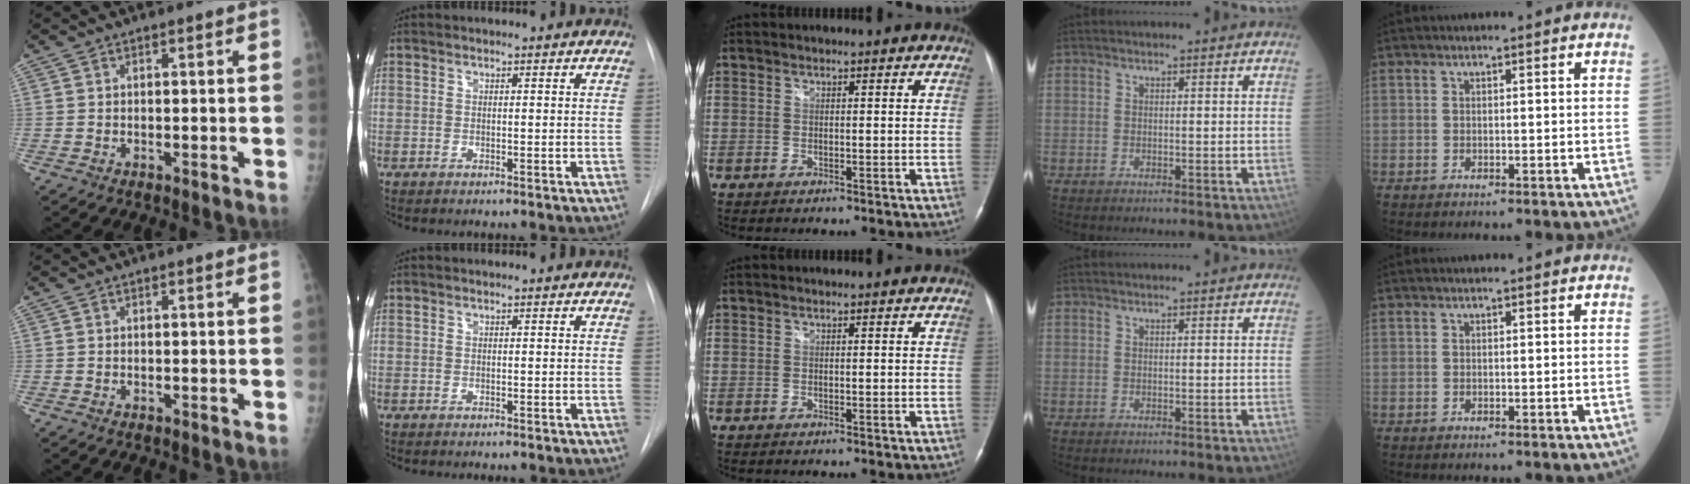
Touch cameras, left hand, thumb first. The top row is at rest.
{}